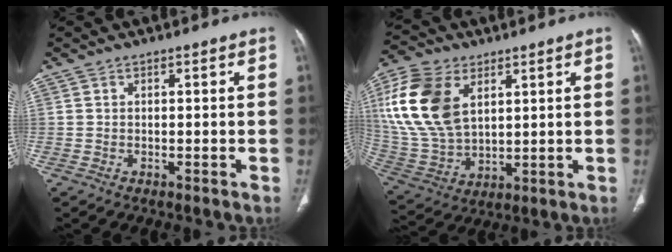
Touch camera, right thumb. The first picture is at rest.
{"total": 19.0, "force": [6.3, 11.7, 13.6], "torque": [-0.278, -0.017, 0.128]}